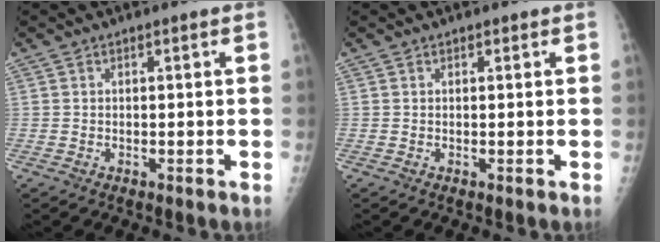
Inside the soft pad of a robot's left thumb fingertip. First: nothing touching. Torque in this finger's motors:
{"motor_torque": [0.18, 0.02, -0.18, -0.02, 0.00]}